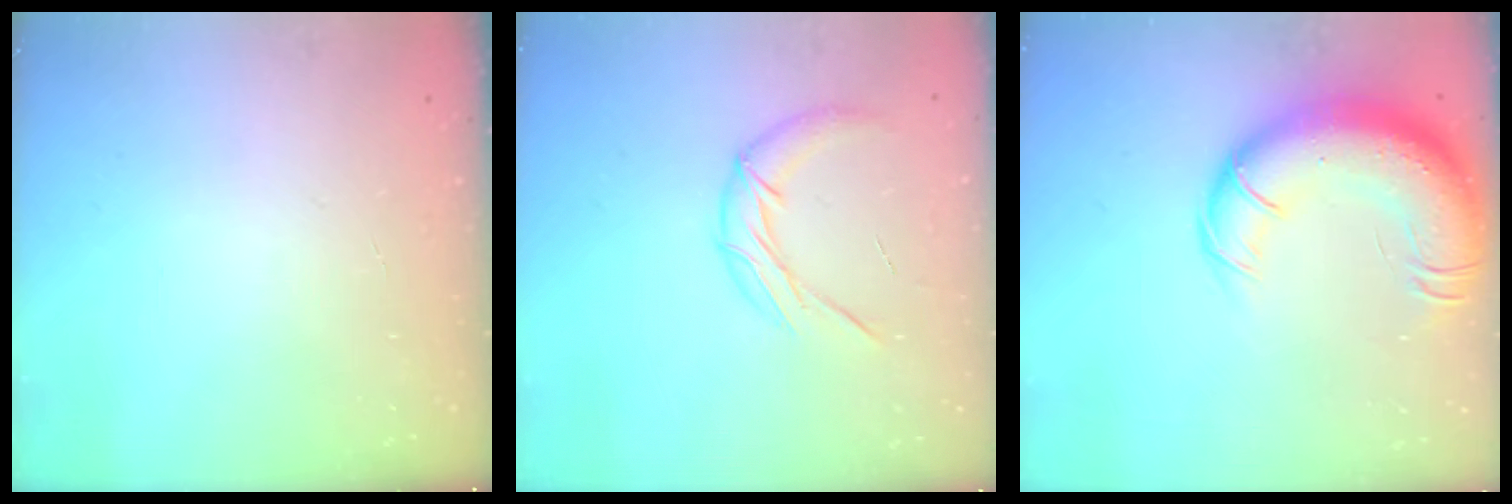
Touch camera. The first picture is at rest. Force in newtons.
{"total": 11.7, "press": 11.7, "slide": 1.3}
{"total": 22.6, "press": 22.0, "slide": 5.3}